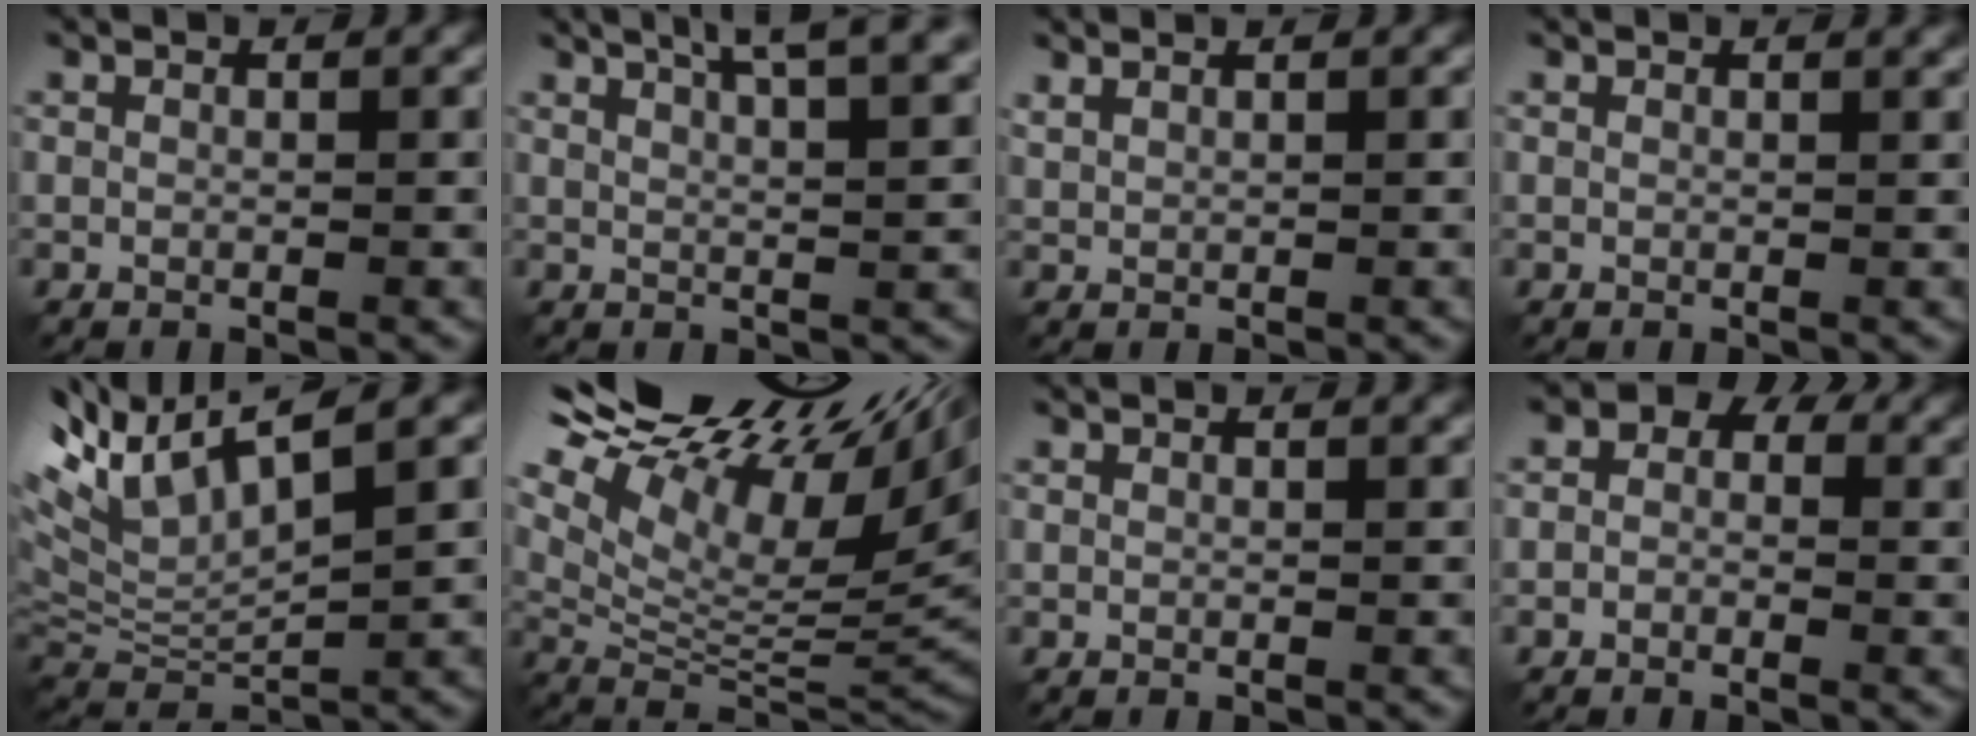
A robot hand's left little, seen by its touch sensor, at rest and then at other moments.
{"total": 9.2, "force": [5.9, 3.1, 6.4], "torque": [-0.068, 0.034, 0.055]}
{"total": 1.4, "force": [1.2, 0.4, 0.6], "torque": [-0.011, 0.004, 0.022]}
{"total": 2.1, "force": [1.7, 0.8, 1.1], "torque": [0.000, 0.011, 0.013]}
{"total": 9.6, "force": [5.3, 3.3, 7.3], "torque": [-0.173, 0.022, 0.099]}
{"total": 15.4, "force": [8.5, 5.9, 11.4], "torque": [-0.225, 0.050, 0.155]}
{"total": 1.3, "force": [1.0, 0.5, 0.7], "torque": [-0.004, 0.006, 0.011]}
{"total": 5.3, "force": [1.3, 4.4, 2.6], "torque": [-0.007, 0.021, -0.025]}